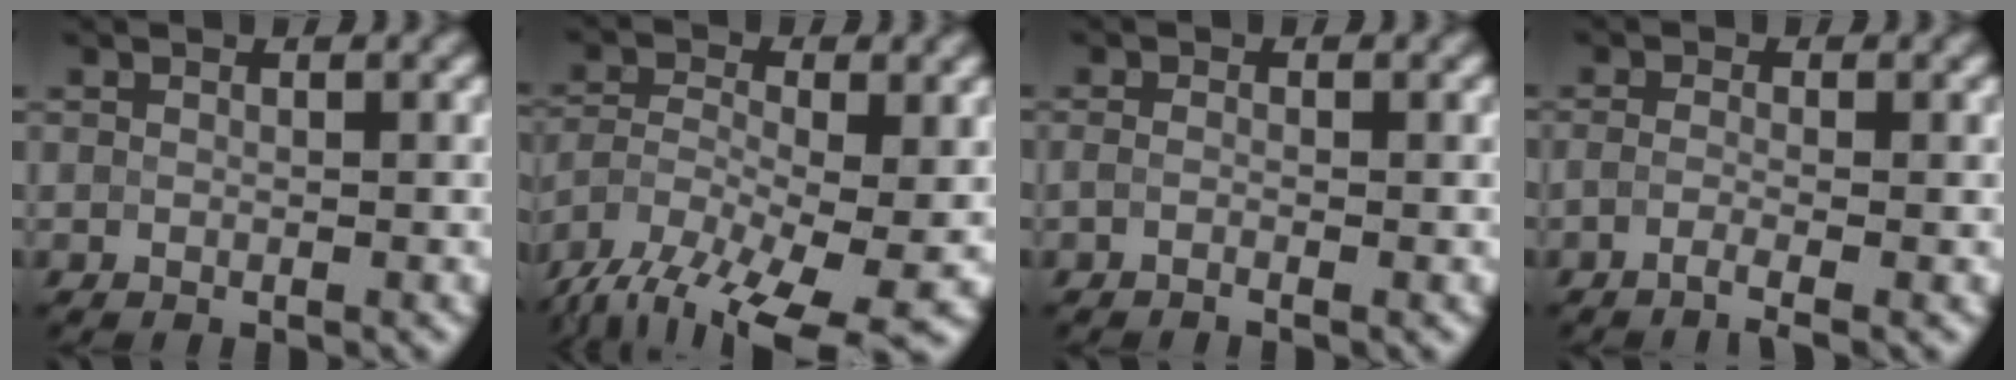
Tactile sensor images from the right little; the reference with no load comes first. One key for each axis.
{"total": 12.0, "fx": -8.9, "fy": 3.8, "fz": 7.1, "tx": -0.137, "ty": -0.026, "tz": -0.146}
{"total": 1.2, "fx": -1.0, "fy": 0.2, "fz": 0.7, "tx": -0.006, "ty": -0.004, "tz": -0.014}
{"total": 2.2, "fx": -1.6, "fy": 0.3, "fz": 1.4, "tx": -0.015, "ty": -0.002, "tz": -0.034}